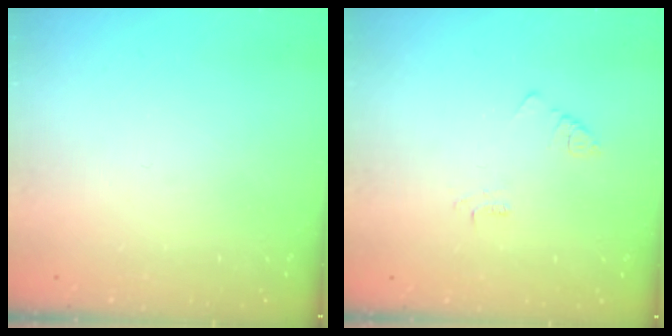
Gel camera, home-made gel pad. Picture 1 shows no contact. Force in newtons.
{"total": 2.1, "press": 2.1, "slide": 0.4}